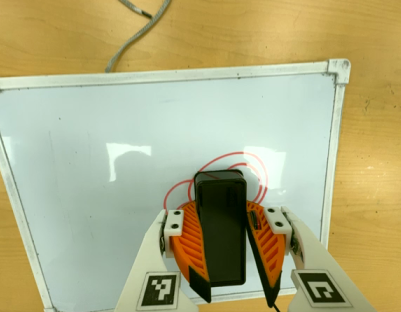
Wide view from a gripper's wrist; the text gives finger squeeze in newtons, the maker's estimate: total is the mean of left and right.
{"total": 17.1, "left": 18.4, "right": 15.8}